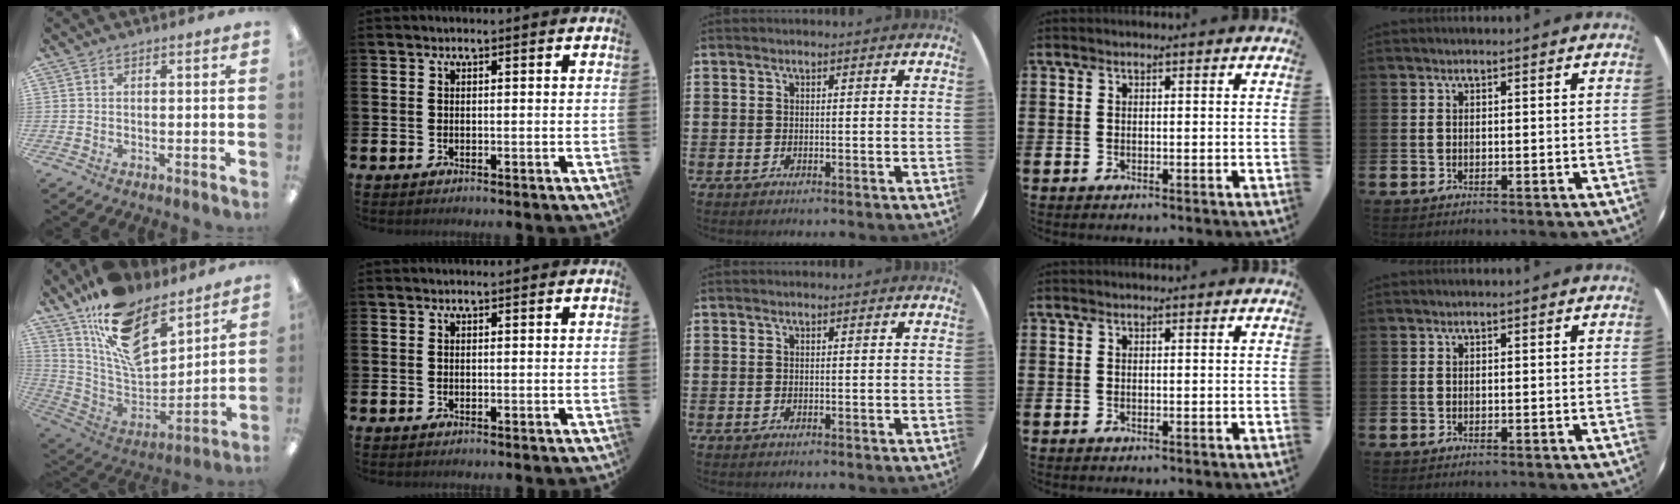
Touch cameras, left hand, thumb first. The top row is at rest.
{"thumb": {"total": 18.0, "force": [11.9, 8.9, 10.2], "torque": [-0.182, -0.077, 0.217]}}